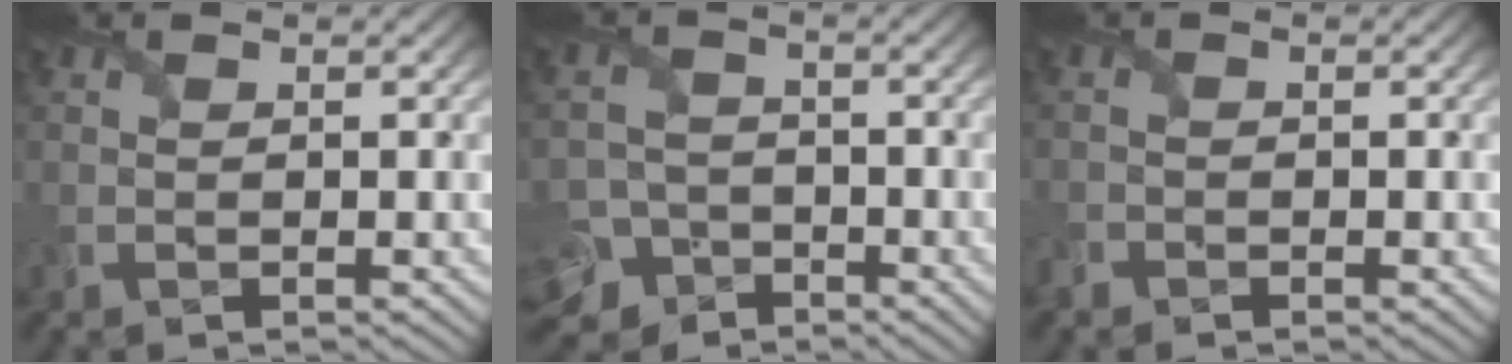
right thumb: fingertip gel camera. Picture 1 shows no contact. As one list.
[{"total": 7.5, "force": [-5.1, 5.3, 1.6], "torque": [-0.030, -0.020, -0.094]}, {"total": 1.1, "force": [-0.8, 0.6, 0.2], "torque": [-0.006, -0.001, -0.022]}]